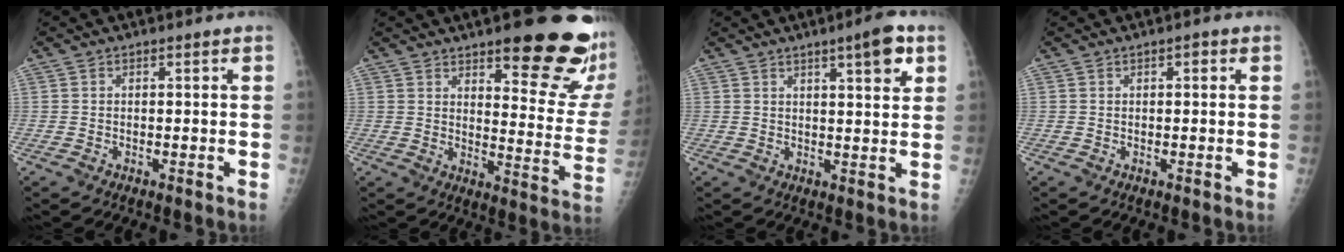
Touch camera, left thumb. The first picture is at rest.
{"total": 20.9, "force": [13.6, 5.6, 14.8], "torque": [-0.153, -0.089, 0.177]}
{"total": 6.5, "force": [3.5, 1.3, 5.4], "torque": [-0.068, -0.015, 0.048]}
{"total": 0.9, "force": [0.3, 0.4, 0.7], "torque": [-0.006, 0.003, 0.002]}